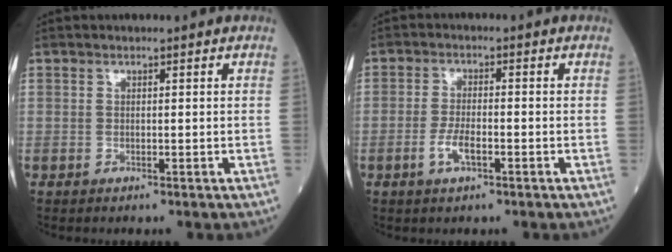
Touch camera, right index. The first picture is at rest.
{"total": 3.6, "force": [-1.4, 1.1, 3.1], "torque": [-0.065, 0.001, -0.026]}